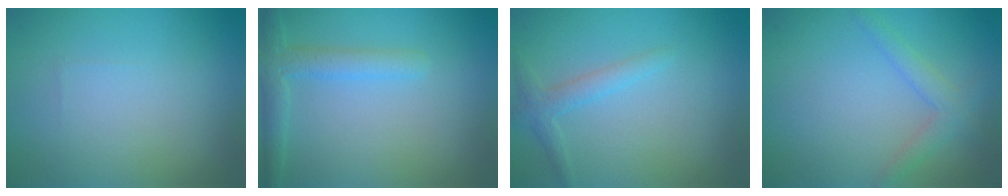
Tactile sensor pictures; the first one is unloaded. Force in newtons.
{"total": 2.6, "press": 2.6, "slide": 0.2}
{"total": 1.8, "press": 1.8, "slide": 0.1}
{"total": 2.1, "press": 2.1, "slide": 0.1}